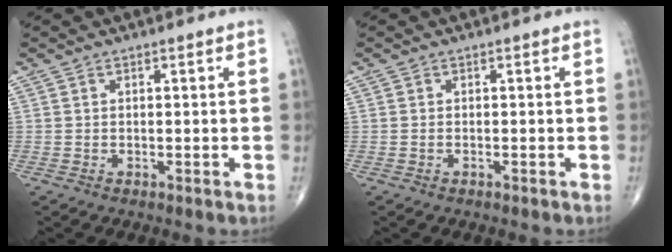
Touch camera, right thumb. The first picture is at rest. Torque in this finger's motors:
{"motor_torque": [-0.19, 0.01, -0.16, 0.03, -0.04]}